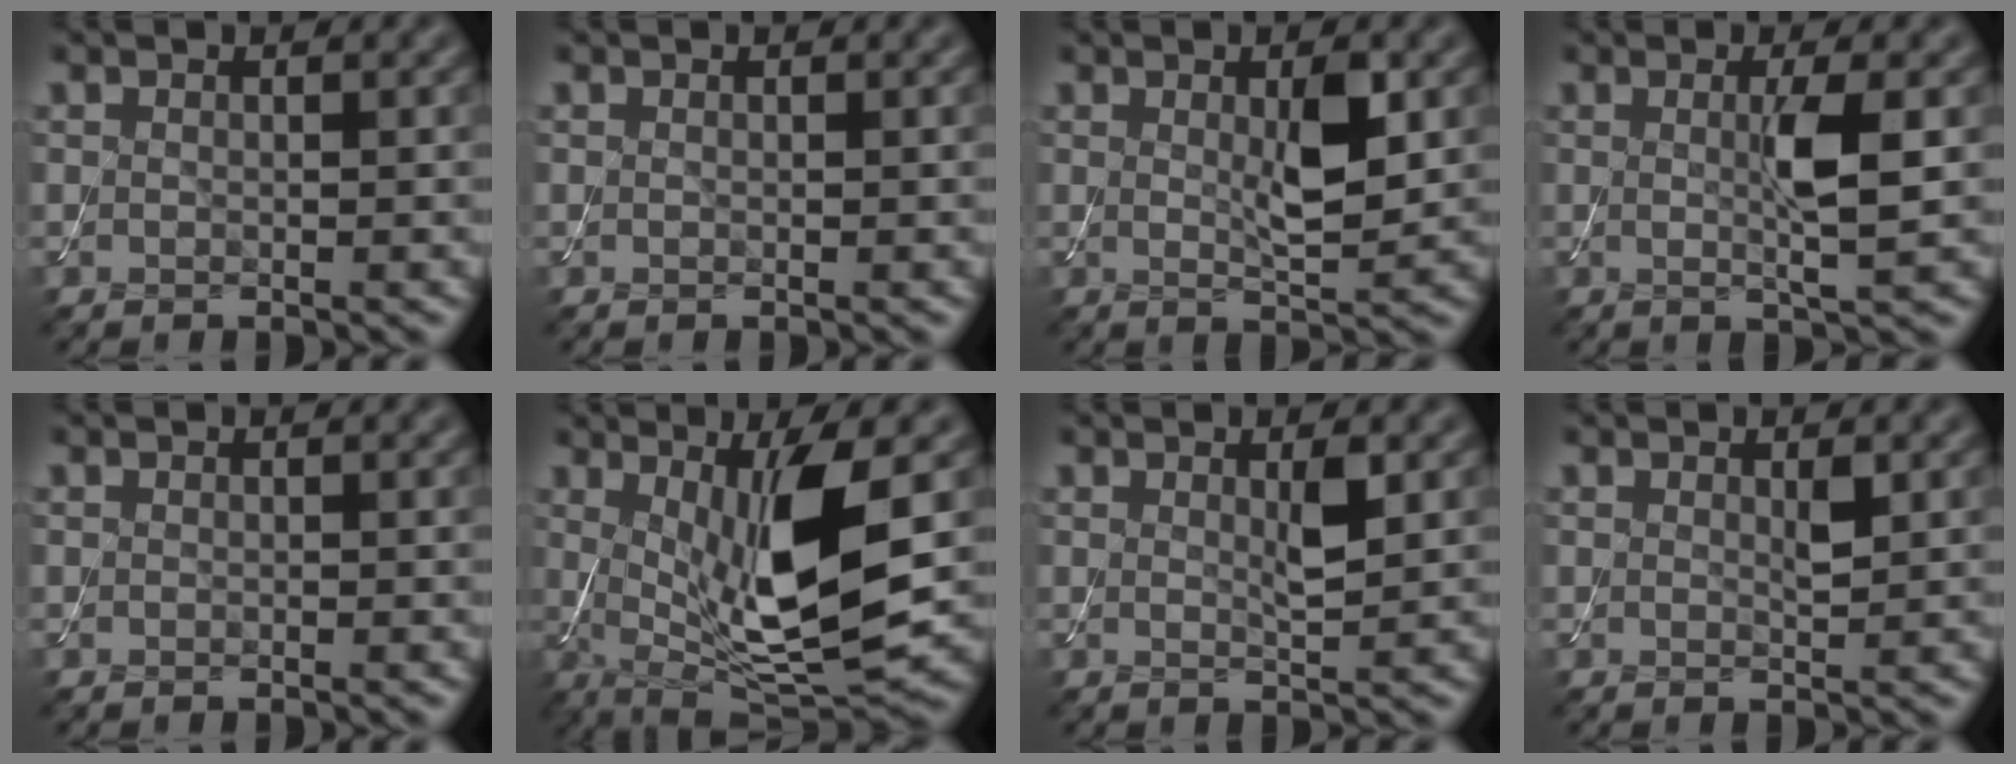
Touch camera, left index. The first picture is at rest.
{"total": 0.0}
{"total": 3.9, "force": [0.8, 1.0, 3.7], "torque": [-0.064, -0.007, 0.016]}
{"total": 3.7, "force": [0.2, 0.4, 3.7], "torque": [-0.068, -0.005, 0.003]}
{"total": 0.0}
{"total": 10.3, "force": [1.4, 2.7, 9.8], "torque": [-0.167, -0.018, 0.034]}
{"total": 2.0, "force": [0.7, 0.3, 1.9], "torque": [-0.032, -0.005, 0.010]}
{"total": 1.1, "force": [0.5, 0.2, 1.0], "torque": [-0.018, -0.004, 0.008]}